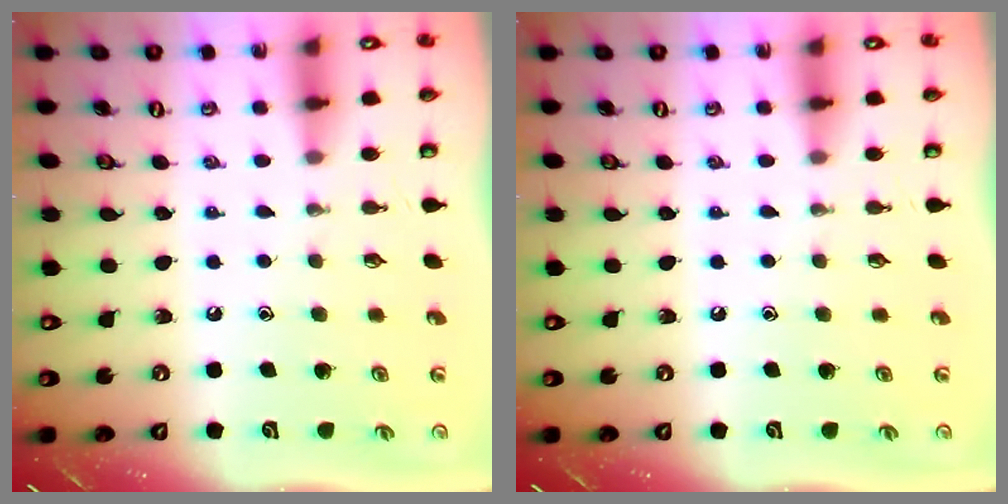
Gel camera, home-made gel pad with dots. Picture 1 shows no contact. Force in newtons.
{"total": 0.0}